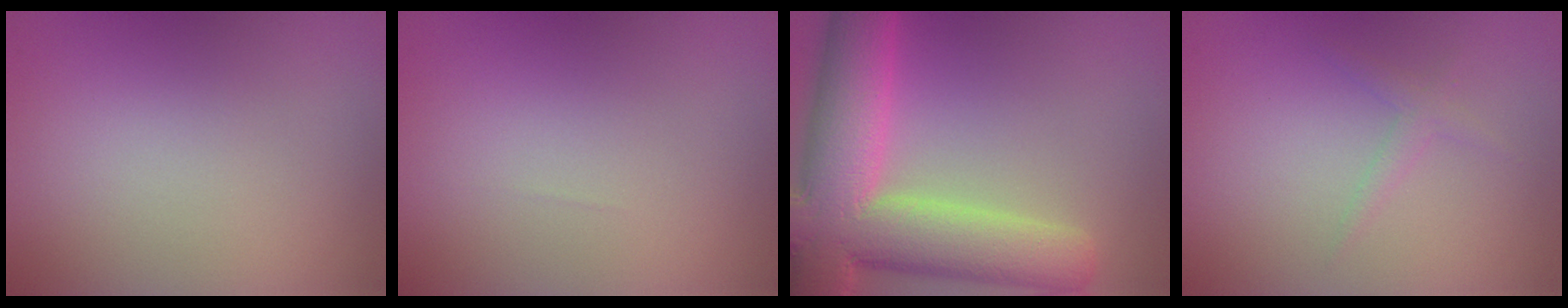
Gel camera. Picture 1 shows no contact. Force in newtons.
{"total": 0.0}
{"total": 12.0, "press": 11.9, "slide": 1.0}
{"total": 1.1, "press": 1.1, "slide": 0.0}